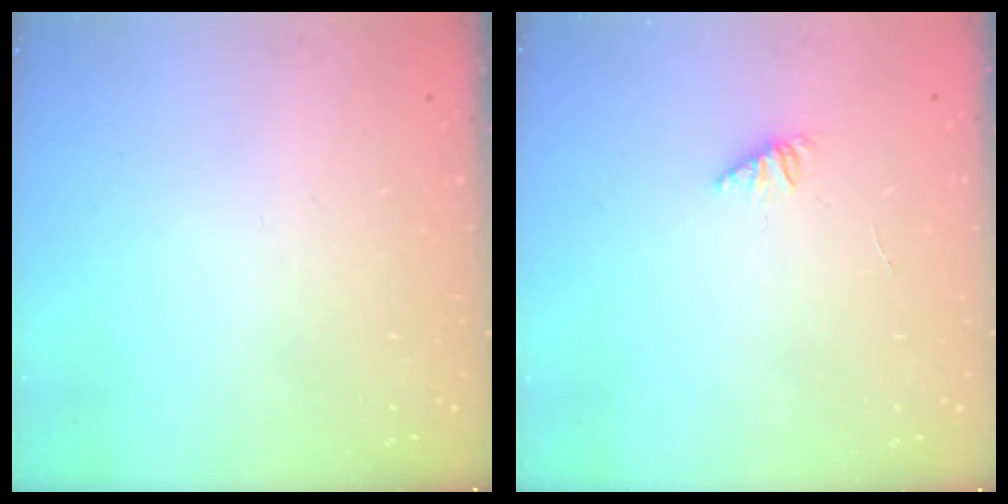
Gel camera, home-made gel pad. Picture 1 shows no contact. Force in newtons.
{"total": 1.2, "press": 1.1, "slide": 0.3}